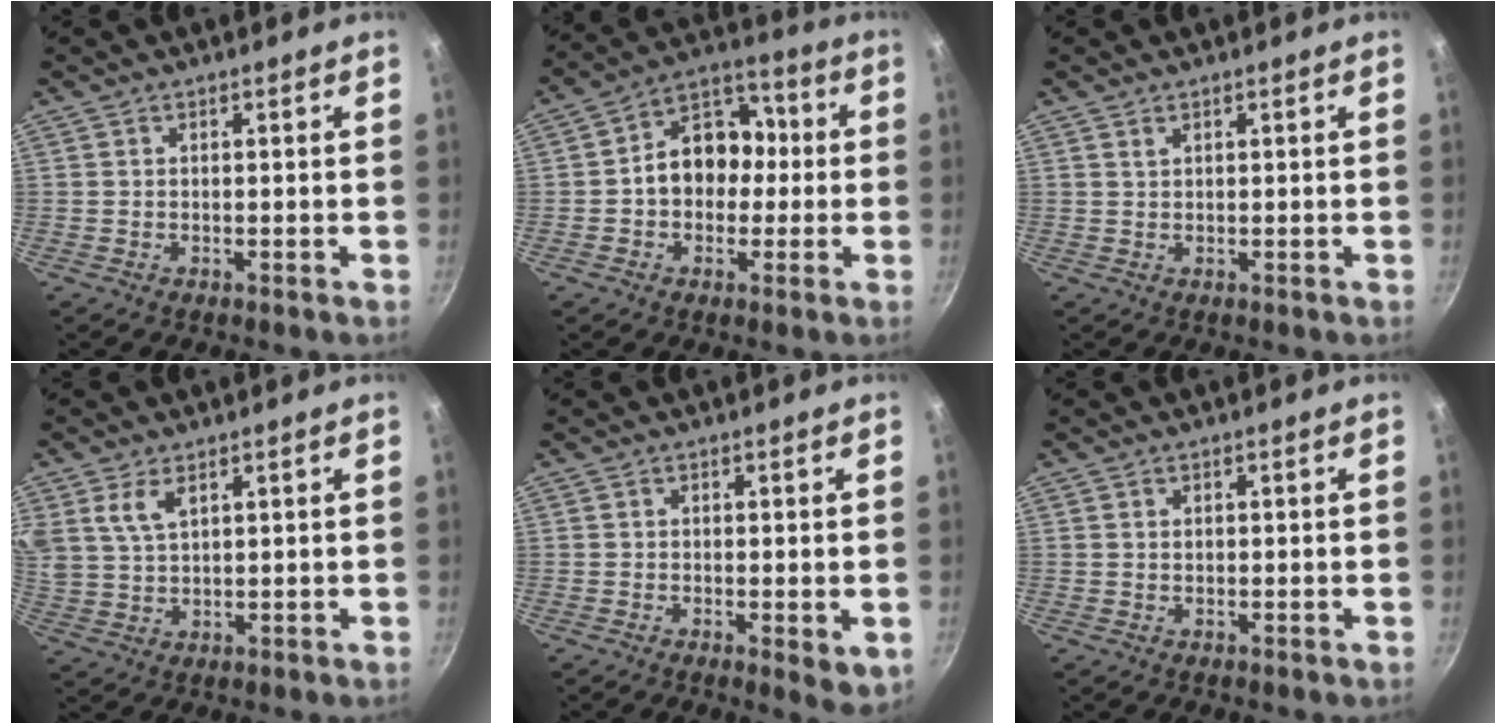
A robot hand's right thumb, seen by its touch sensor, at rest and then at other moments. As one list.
[{"total": 12.5, "force": [-0.2, 9.3, 8.4], "torque": [-0.096, 0.039, -0.014]}, {"total": 0.9, "force": [0.6, 0.4, 0.5], "torque": [-0.009, -0.001, 0.014]}, {"total": 6.2, "force": [3.2, 3.3, 4.2], "torque": [-0.085, -0.008, 0.073]}, {"total": 3.8, "force": [-0.8, 1.2, 3.5], "torque": [-0.050, -0.011, -0.012]}, {"total": 0.7, "force": [0.2, 0.5, 0.5], "torque": [-0.005, -0.001, 0.004]}]